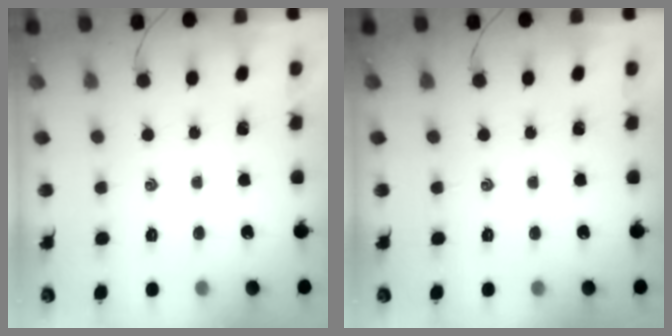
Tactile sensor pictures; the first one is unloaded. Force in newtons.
{"total": 0.0}